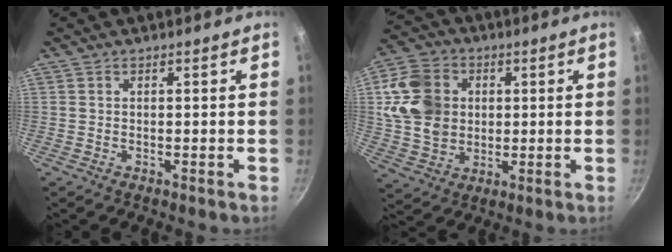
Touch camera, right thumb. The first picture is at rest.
{"total": 13.7, "force": [2.5, 11.2, 7.5], "torque": [-0.119, 0.001, 0.045]}